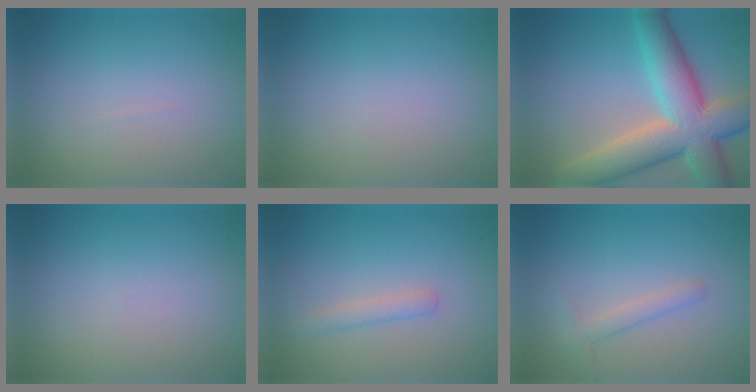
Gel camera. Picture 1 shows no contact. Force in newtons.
{"total": 0.0}
{"total": 11.4, "press": 11.4, "slide": 0.7}
{"total": 0.0}
{"total": 1.6, "press": 1.6, "slide": 0.0}
{"total": 1.6, "press": 1.6, "slide": 0.1}